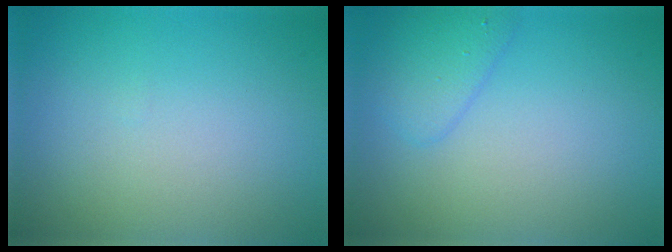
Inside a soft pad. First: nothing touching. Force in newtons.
{"total": 2.2, "press": 2.2, "slide": 0.1}